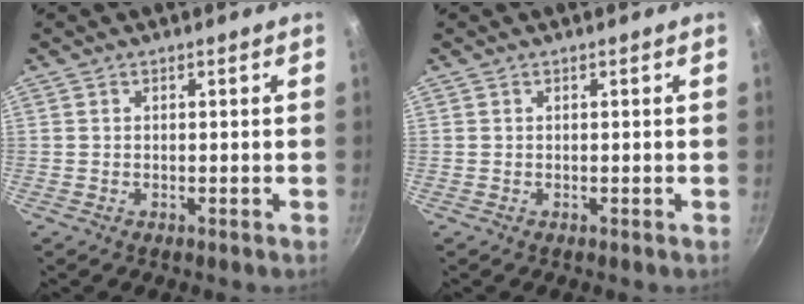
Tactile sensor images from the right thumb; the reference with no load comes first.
{"total": 0.0}